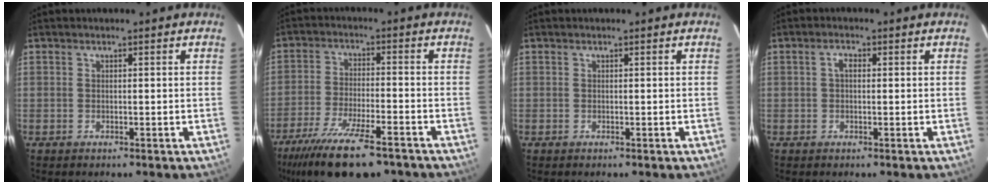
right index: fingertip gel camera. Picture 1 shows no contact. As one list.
[{"total": 16.7, "force": [-12.4, 4.4, 10.3], "torque": [-0.215, -0.045, -0.208]}, {"total": 0.0}, {"total": 1.7, "force": [0.3, 1.0, 1.4], "torque": [-0.027, 0.008, 0.003]}]